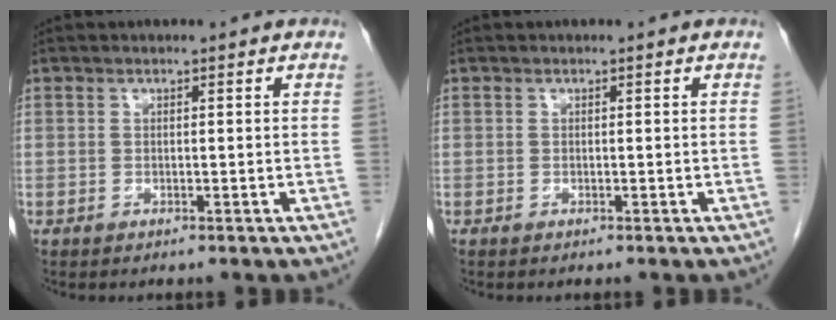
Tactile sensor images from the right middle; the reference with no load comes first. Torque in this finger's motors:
{"motor_torque": [0.66, -0.53, 0.19, 0.00]}